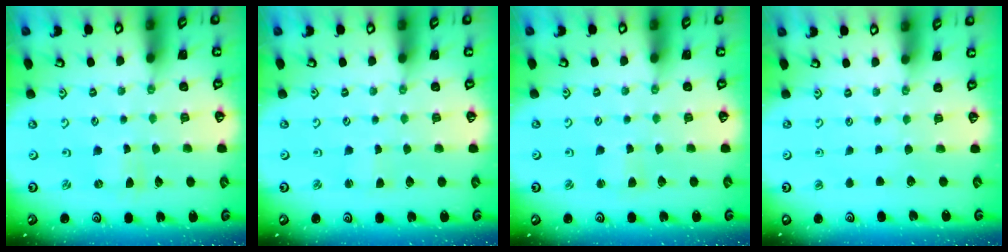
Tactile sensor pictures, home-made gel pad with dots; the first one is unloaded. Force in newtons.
{"total": 0.9, "press": 0.9, "slide": 0.0}
{"total": 2.7, "press": 2.7, "slide": 0.2}
{"total": 0.0}